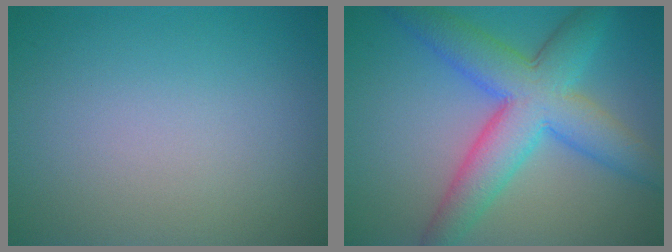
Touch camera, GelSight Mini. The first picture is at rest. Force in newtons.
{"total": 8.3, "press": 8.3, "slide": 0.2}